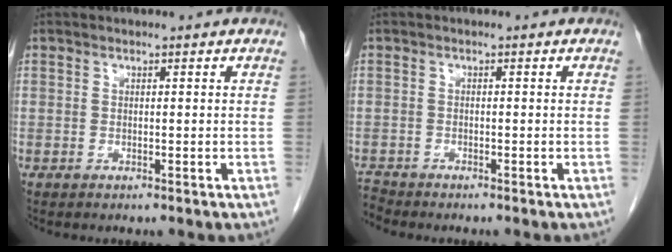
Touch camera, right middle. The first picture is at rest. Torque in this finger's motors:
{"motor_torque": [-0.30, -0.21, -0.10, -0.01]}